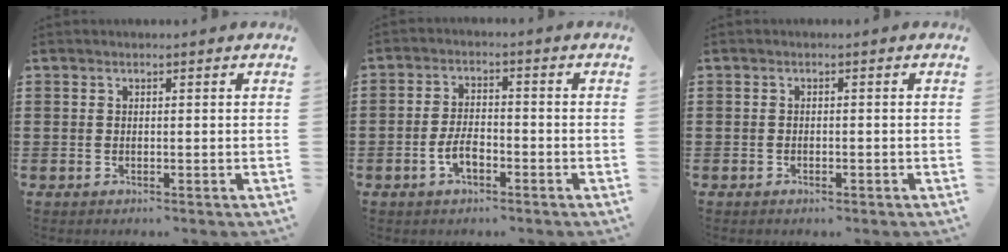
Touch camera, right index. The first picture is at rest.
{"total": 4.1, "force": [-1.8, 2.1, 3.0], "torque": [-0.067, 0.002, -0.037]}
{"total": 0.7, "force": [-0.6, 0.3, 0.3], "torque": [-0.009, -0.002, -0.011]}